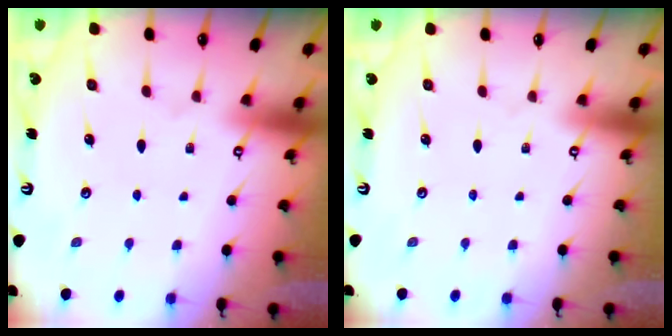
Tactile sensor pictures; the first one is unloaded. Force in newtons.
{"total": 0.0}